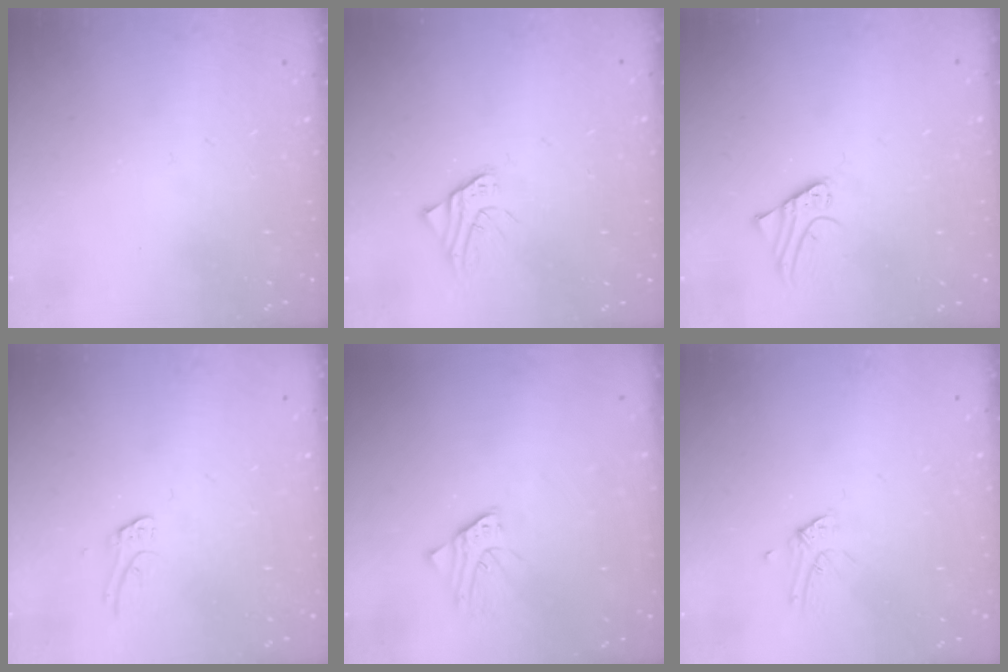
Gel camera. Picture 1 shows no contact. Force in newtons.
{"total": 1.6, "press": 1.6, "slide": 0.2}
{"total": 1.7, "press": 1.7, "slide": 0.1}
{"total": 5.6, "press": 5.5, "slide": 0.6}
{"total": 1.6, "press": 1.6, "slide": 0.3}
{"total": 3.0, "press": 3.0, "slide": 0.3}